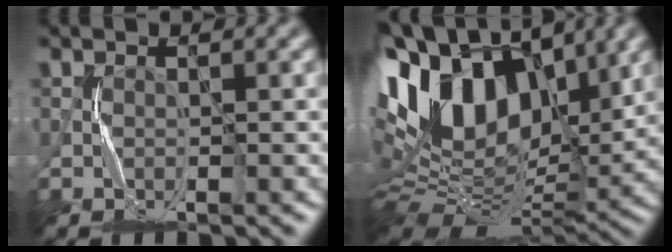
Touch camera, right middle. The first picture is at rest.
{"total": 15.9, "force": [5.2, 10.4, 10.9], "torque": [-0.214, 0.032, 0.082]}